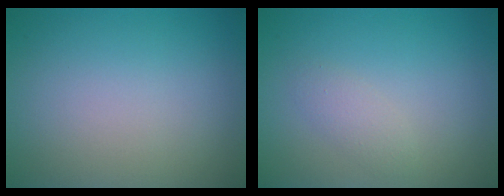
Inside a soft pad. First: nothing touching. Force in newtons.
{"total": 1.3, "press": 1.3, "slide": 0.1}